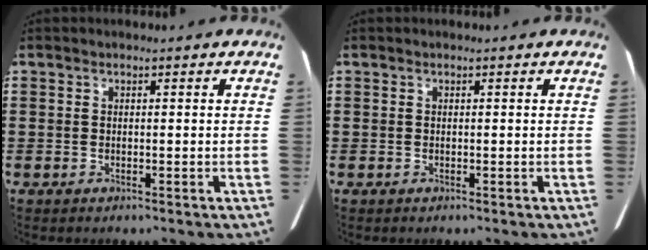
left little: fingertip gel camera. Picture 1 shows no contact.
{"total": 0.0}